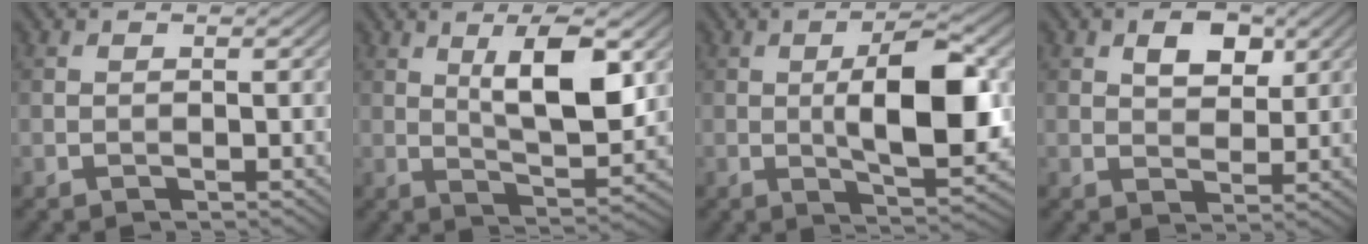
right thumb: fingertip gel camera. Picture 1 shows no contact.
{"total": 9.1, "force": [2.9, 3.0, 8.1], "torque": [-0.138, -0.004, 0.049]}
{"total": 10.4, "force": [0.4, 3.5, 9.7], "torque": [-0.148, 0.001, 0.006]}
{"total": 4.7, "force": [2.1, 2.8, 3.1], "torque": [-0.050, -0.002, 0.035]}